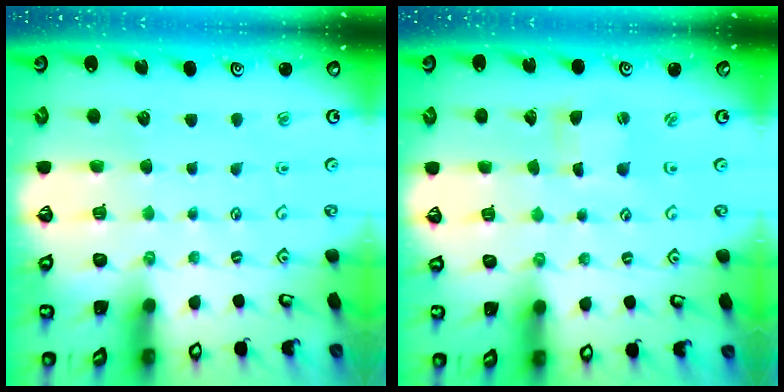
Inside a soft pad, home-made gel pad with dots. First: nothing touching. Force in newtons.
{"total": 1.6, "press": 1.5, "slide": 0.3}